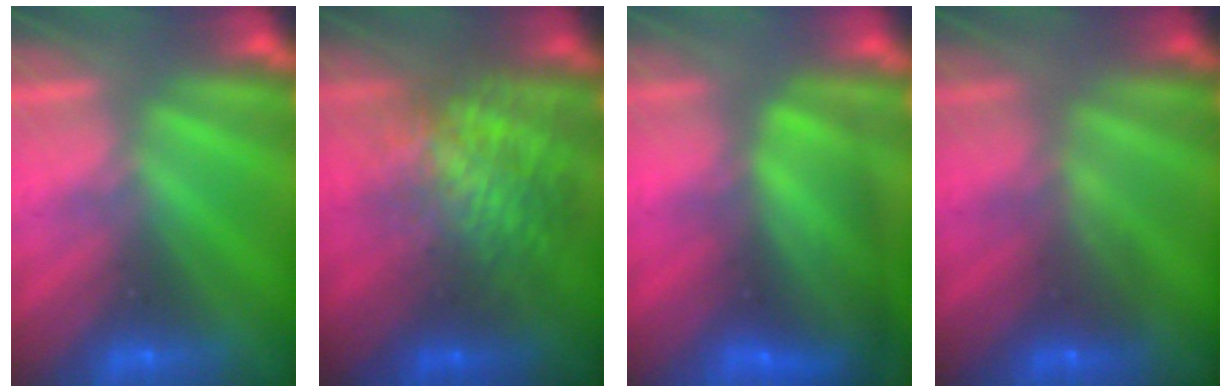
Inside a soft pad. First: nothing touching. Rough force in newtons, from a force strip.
{"total": 5.9}
{"total": 9.1}
{"total": 2.1}